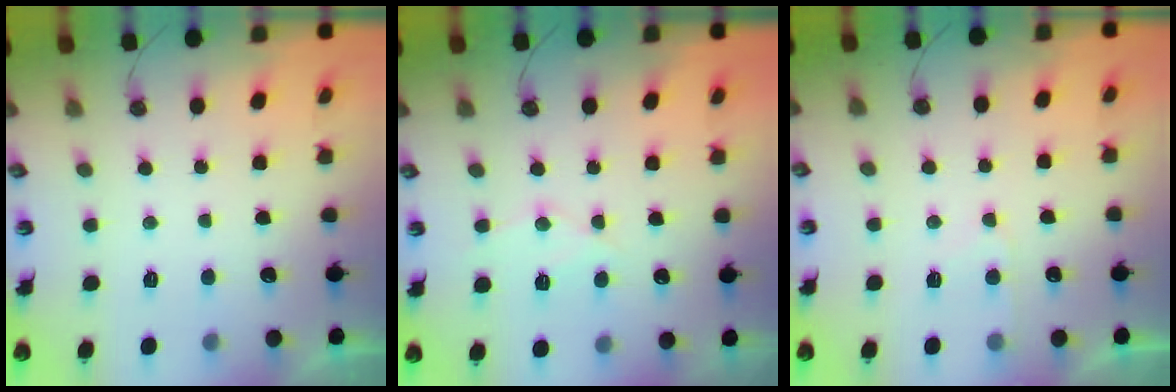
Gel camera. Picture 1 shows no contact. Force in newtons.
{"total": 9.2, "press": 9.1, "slide": 0.7}
{"total": 5.1, "press": 5.0, "slide": 0.6}